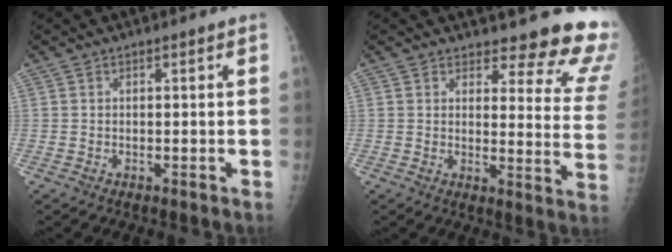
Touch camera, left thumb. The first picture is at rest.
{"total": 16.6, "force": [15.2, 4.5, 5.0], "torque": [-0.006, -0.138, 0.147]}